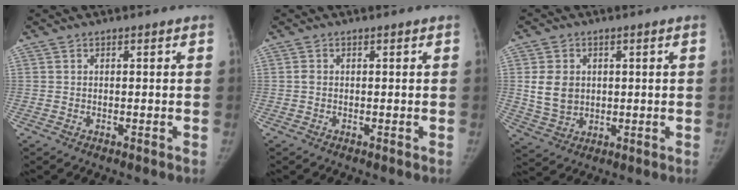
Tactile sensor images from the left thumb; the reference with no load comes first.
{"total": 0.8, "force": [0.1, 0.6, 0.5], "torque": [-0.007, 0.001, 0.000]}
{"total": 7.4, "force": [1.2, 6.0, 4.2], "torque": [-0.060, -0.007, 0.034]}